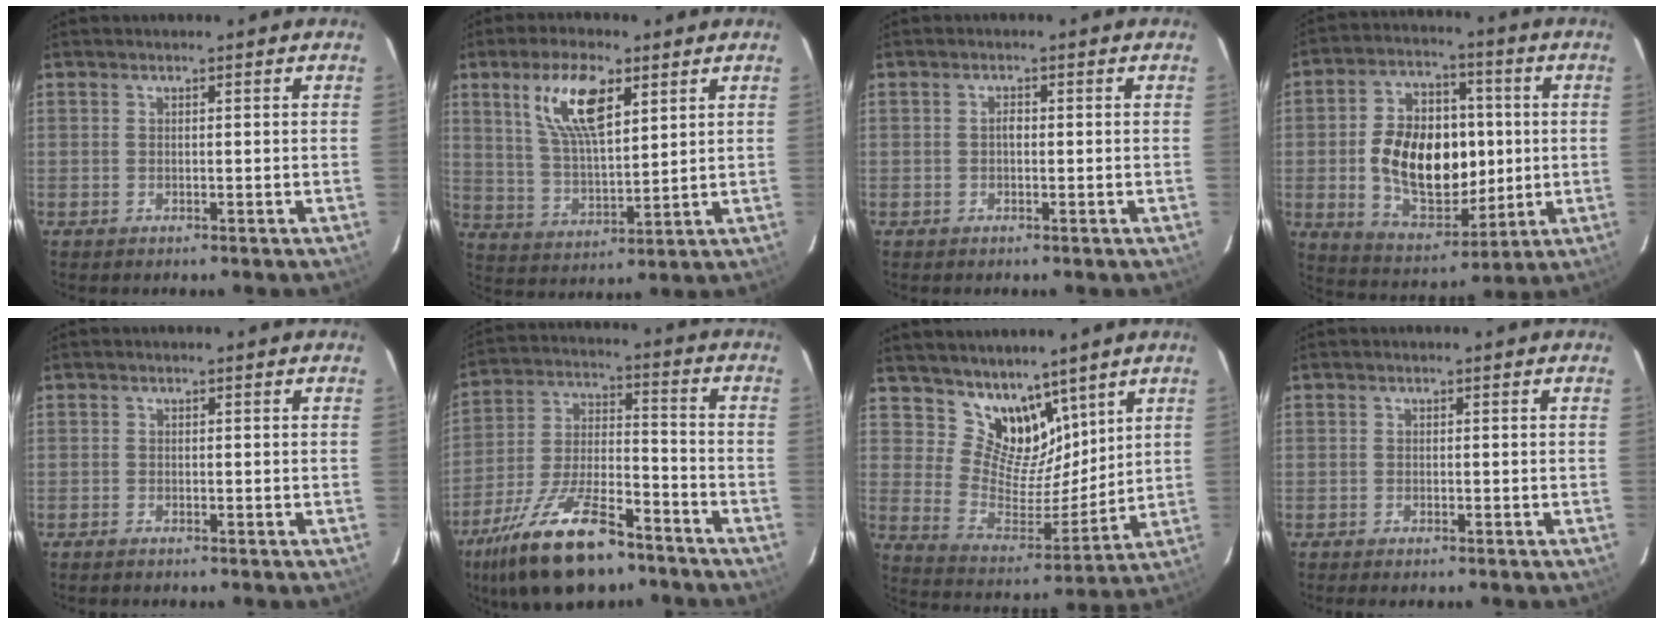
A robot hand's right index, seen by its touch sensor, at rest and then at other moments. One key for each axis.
{"total": 12.0, "fx": 5.7, "fy": 4.4, "fz": 9.5, "tx": -0.182, "ty": 0.010, "tz": 0.114}
{"total": 1.0, "fx": -0.2, "fy": 0.6, "fz": 0.8, "tx": -0.014, "ty": 0.006, "tz": -0.004}
{"total": 17.9, "fx": -0.7, "fy": 11.5, "fz": 13.8, "tx": -0.261, "ty": 0.017, "tz": 0.007}
{"total": 0.9, "fx": -0.9, "fy": 0.3, "fz": 0.2, "tx": -0.009, "ty": 0.000, "tz": -0.018}
{"total": 20.5, "fx": -13.9, "fy": 7.5, "fz": 13.0, "tx": -0.260, "ty": -0.019, "tz": -0.240}
{"total": 12.0, "fx": 8.8, "fy": 6.8, "fz": 4.6, "tx": -0.076, "ty": -0.011, "tz": 0.169}
{"total": 1.2, "fx": -1.0, "fy": 0.3, "fz": 0.6, "tx": -0.017, "ty": -0.002, "tz": -0.021}